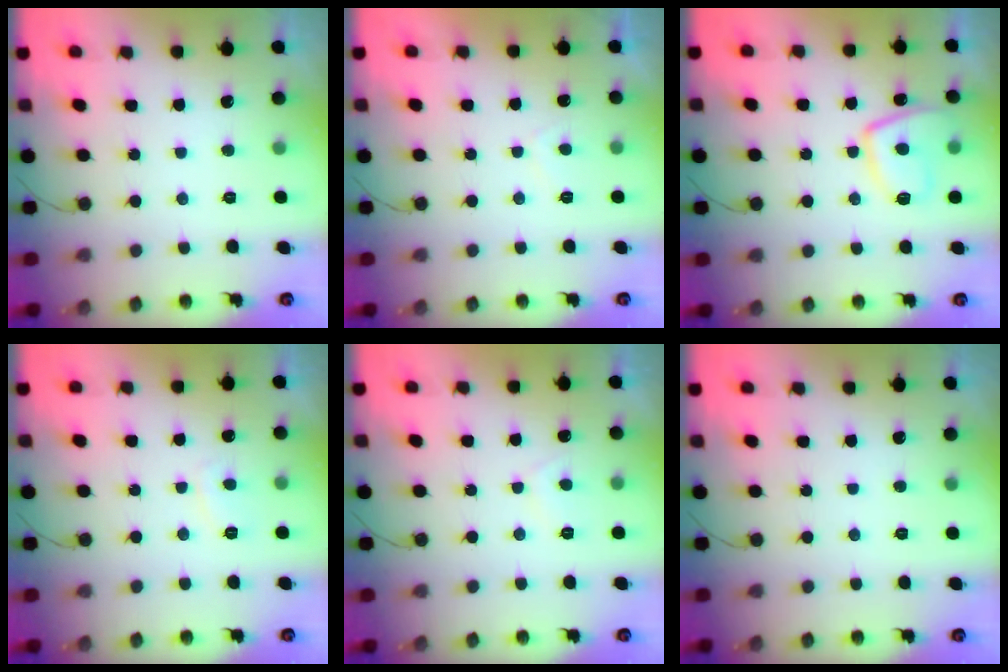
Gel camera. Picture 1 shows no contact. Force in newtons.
{"total": 2.1, "press": 2.0, "slide": 0.7}
{"total": 9.9, "press": 9.8, "slide": 1.2}
{"total": 2.3, "press": 2.1, "slide": 0.7}
{"total": 2.6, "press": 2.5, "slide": 0.6}
{"total": 0.0}